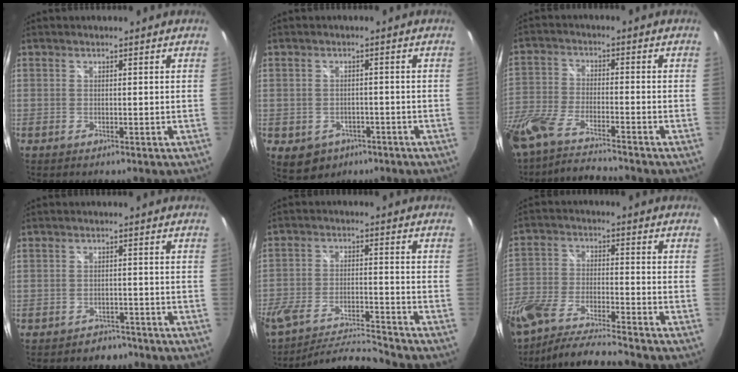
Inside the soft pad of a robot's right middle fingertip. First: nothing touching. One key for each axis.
{"total": 6.6, "fx": -3.0, "fy": 5.2, "fz": 2.6, "tx": -0.060, "ty": -0.006, "tz": -0.029}
{"total": 12.5, "fx": -10.7, "fy": 2.1, "fz": 6.1, "tx": -0.153, "ty": -0.024, "tz": -0.207}
{"total": 3.1, "fx": -2.6, "fy": 1.8, "fz": 0.1, "tx": -0.004, "ty": 0.004, "tz": -0.035}
{"total": 10.7, "fx": -10.3, "fy": 0.0, "fz": 3.0, "tx": -0.080, "ty": -0.011, "tz": -0.184}
{"total": 13.2, "fx": -10.6, "fy": 2.7, "fz": 7.2, "tx": -0.163, "ty": -0.021, "tz": -0.203}